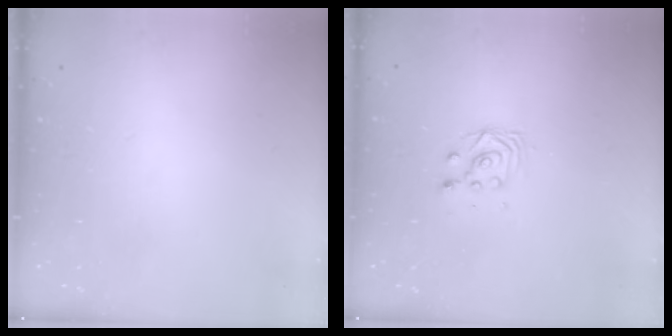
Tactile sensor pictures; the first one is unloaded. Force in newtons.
{"total": 2.8, "press": 2.5, "slide": 1.3}